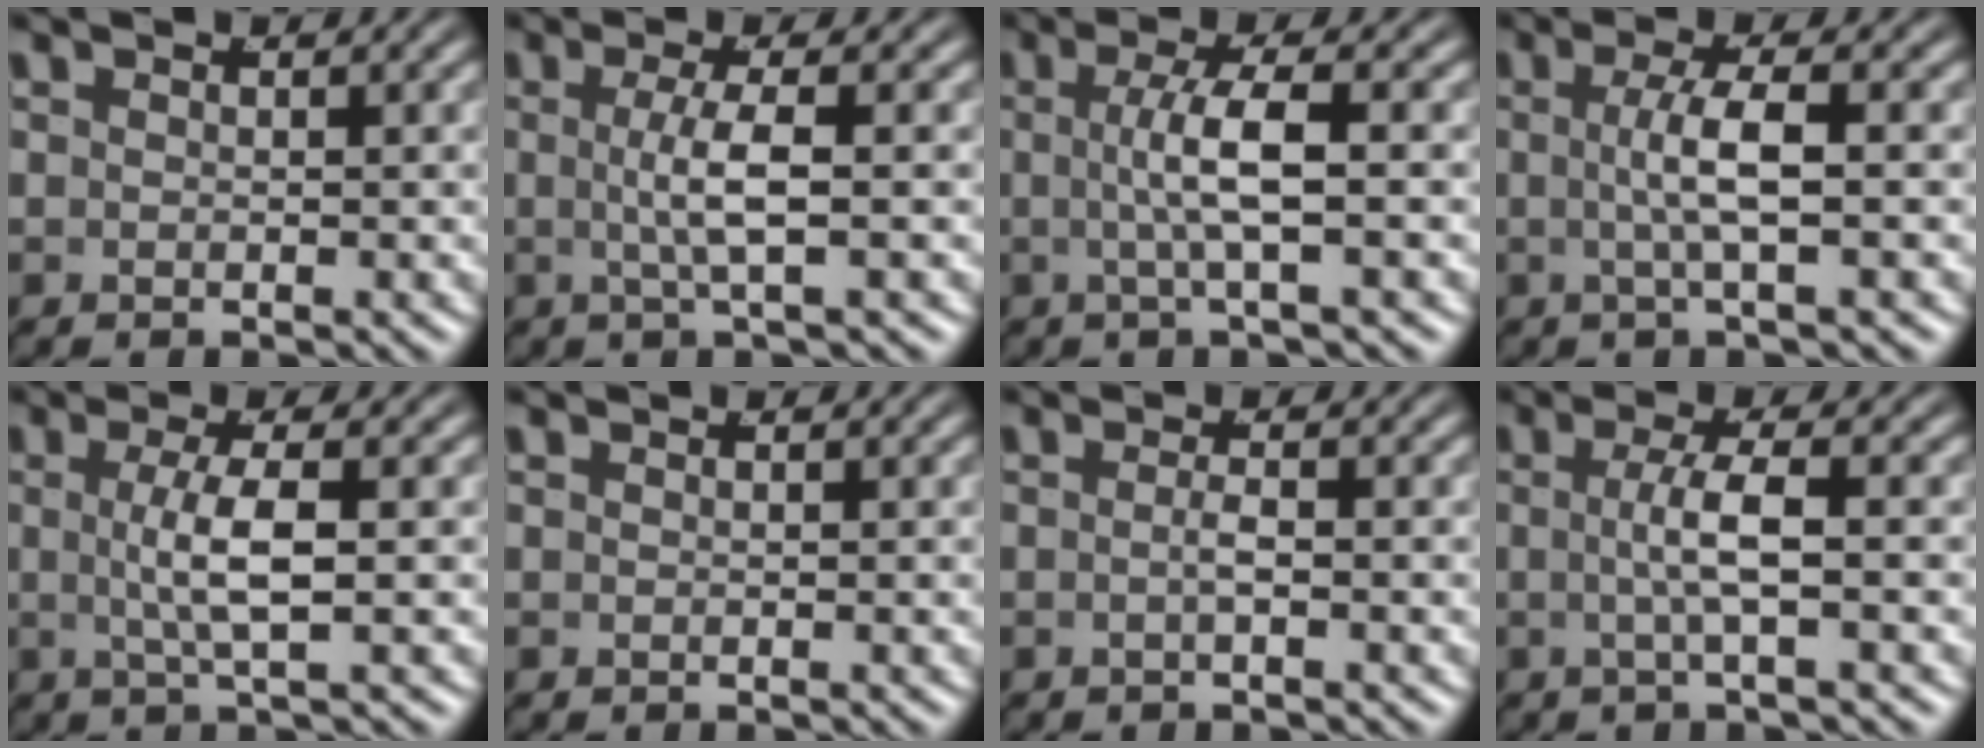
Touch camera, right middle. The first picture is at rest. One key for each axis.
{"total": 2.9, "fx": -0.2, "fy": -0.5, "fz": 2.8, "tx": -0.054, "ty": -0.003, "tz": 0.000}
{"total": 3.4, "fx": -0.1, "fy": -0.2, "fz": 3.4, "tx": -0.065, "ty": 0.003, "tz": 0.000}
{"total": 3.0, "fx": -0.2, "fy": -0.2, "fz": 3.0, "tx": -0.057, "ty": 0.001, "tz": 0.000}
{"total": 3.3, "fx": 0.0, "fy": -0.2, "fz": 3.3, "tx": -0.062, "ty": -0.005, "tz": 0.004}
{"total": 0.0}
{"total": 1.2, "fx": -0.7, "fy": -0.3, "fz": 0.9, "tx": -0.020, "ty": -0.004, "tz": -0.011}
{"total": 2.8, "fx": -0.4, "fy": -0.4, "fz": 2.7, "tx": -0.052, "ty": 0.000, "tz": -0.004}